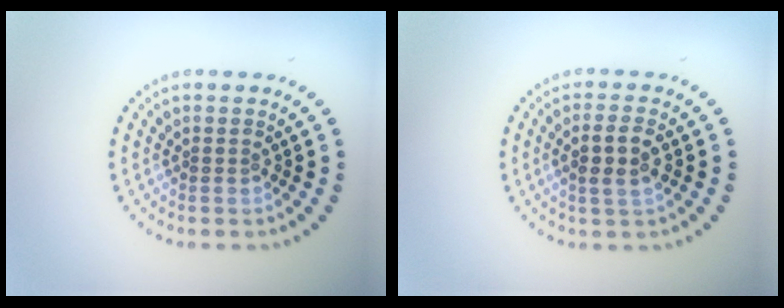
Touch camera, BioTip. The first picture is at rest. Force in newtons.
{"total": 2.8, "press": 2.6, "slide": 0.9}